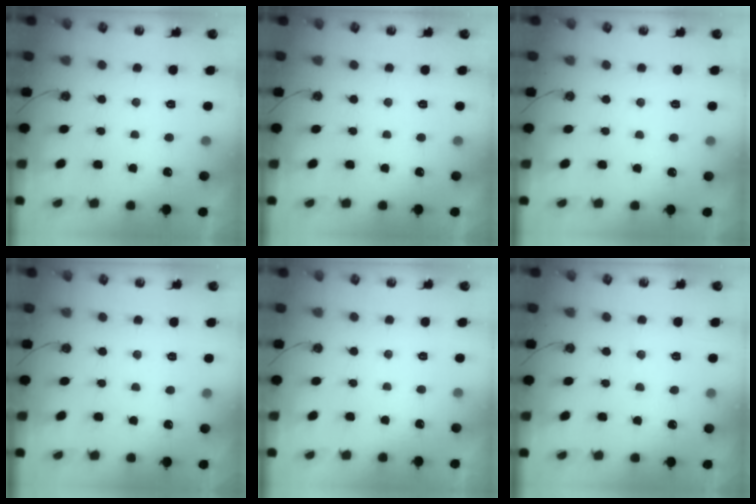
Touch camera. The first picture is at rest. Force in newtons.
{"total": 0.0}
{"total": 1.8, "press": 1.7, "slide": 0.3}
{"total": 2.5, "press": 2.5, "slide": 0.4}
{"total": 0.0}
{"total": 4.7, "press": 4.7, "slide": 0.6}